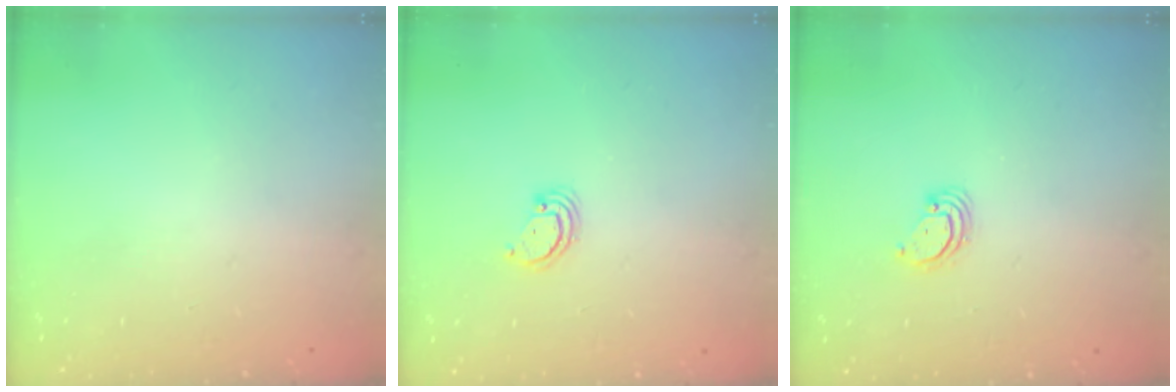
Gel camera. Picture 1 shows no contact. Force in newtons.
{"total": 2.5, "press": 2.5, "slide": 0.2}
{"total": 2.9, "press": 2.9, "slide": 0.3}